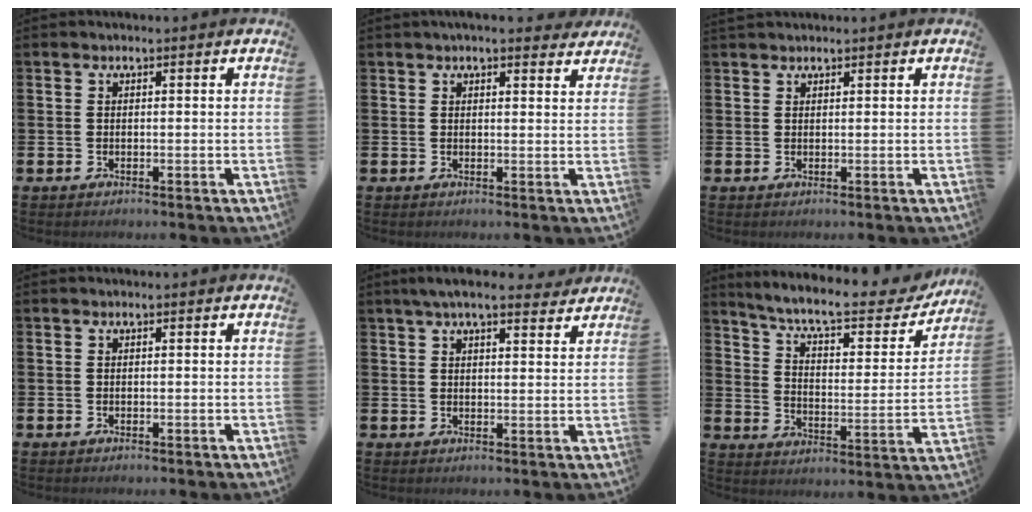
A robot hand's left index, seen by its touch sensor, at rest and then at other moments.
{"total": 2.7, "force": [2.7, 0.3, 0.6], "torque": [-0.009, -0.011, 0.046]}
{"total": 1.1, "force": [1.1, 0.3, 0.1], "torque": [0.006, 0.000, 0.018]}
{"total": 0.0}
{"total": 5.5, "force": [4.9, 1.0, 2.4], "torque": [-0.046, -0.015, 0.085]}
{"total": 9.2, "force": [8.0, 1.9, 4.1], "torque": [-0.101, -0.054, 0.132]}